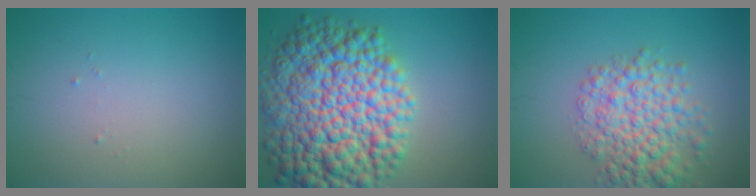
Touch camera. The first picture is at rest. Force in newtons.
{"total": 14.0, "press": 14.0, "slide": 0.2}
{"total": 6.0, "press": 6.0, "slide": 0.2}